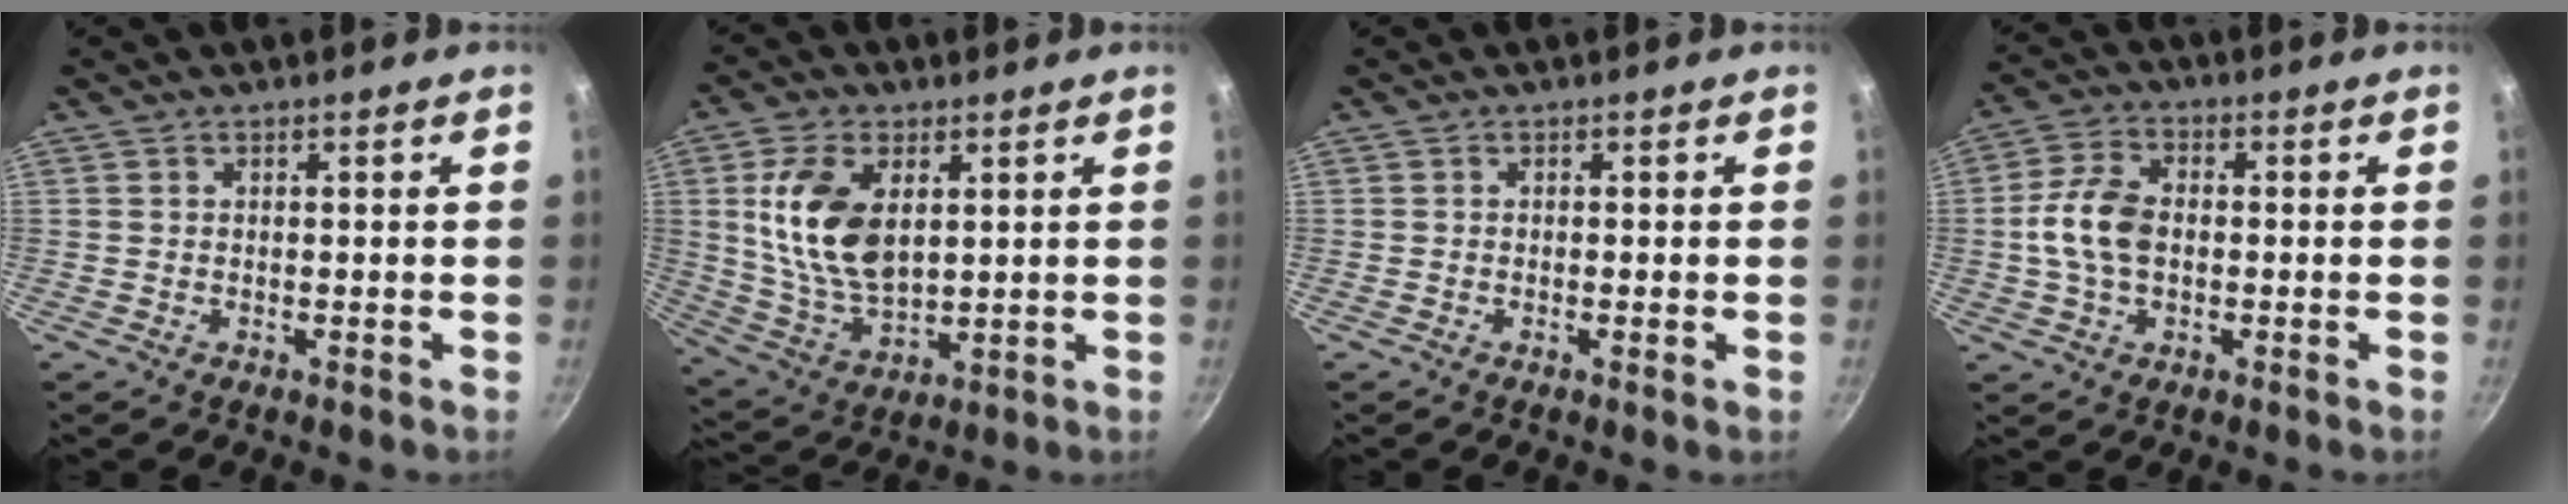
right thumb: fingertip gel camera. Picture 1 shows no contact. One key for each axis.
{"total": 14.2, "fx": 3.3, "fy": 8.2, "fz": 11.1, "tx": -0.200, "ty": -0.018, "tz": 0.074}
{"total": 0.8, "fx": -0.3, "fy": 0.0, "fz": 0.7, "tx": -0.016, "ty": -0.001, "tz": -0.005}
{"total": 8.8, "fx": -0.5, "fy": 5.7, "fz": 6.7, "tx": -0.128, "ty": 0.023, "tz": -0.015}